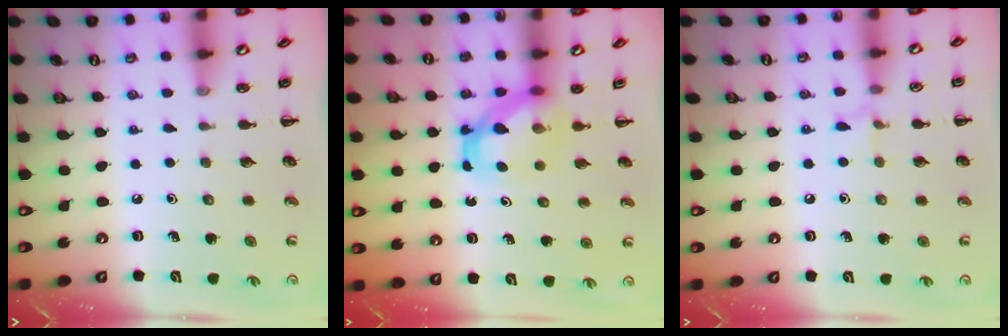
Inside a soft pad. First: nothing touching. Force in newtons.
{"total": 5.3, "press": 5.2, "slide": 1.2}
{"total": 4.8, "press": 4.5, "slide": 1.4}